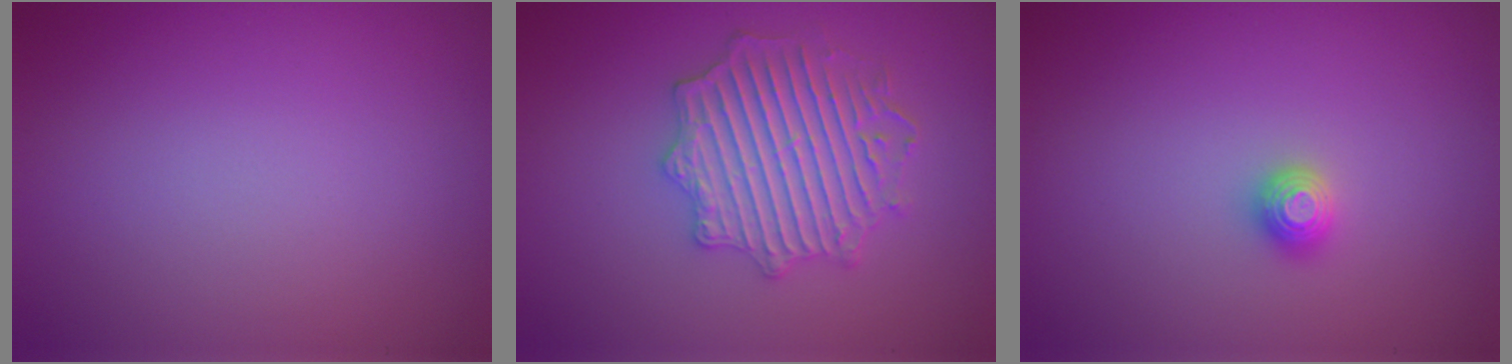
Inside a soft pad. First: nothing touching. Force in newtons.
{"total": 4.1, "press": 4.1, "slide": 0.6}
{"total": 1.1, "press": 1.1, "slide": 0.2}